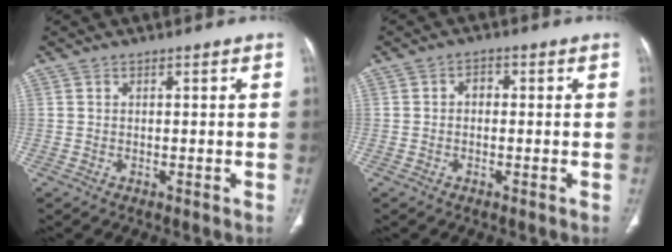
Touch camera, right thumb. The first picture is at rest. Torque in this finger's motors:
{"motor_torque": [1.25, 1.58, 0.37, -0.20, -0.02]}